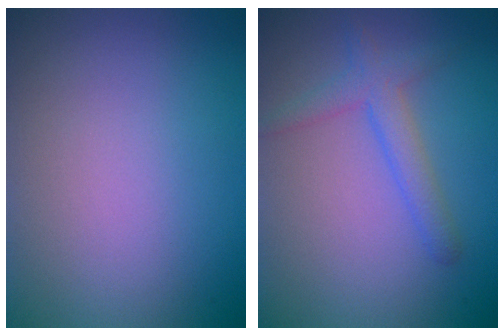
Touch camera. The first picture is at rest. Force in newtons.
{"total": 2.8, "press": 2.8, "slide": 0.2}